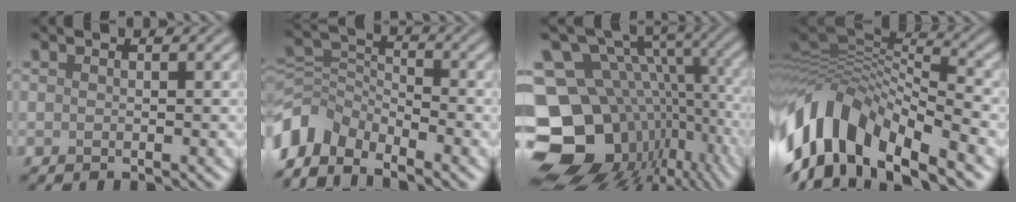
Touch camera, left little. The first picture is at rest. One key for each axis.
{"total": 6.7, "fx": -4.7, "fy": 3.9, "fz": 2.8, "tx": -0.058, "ty": -0.002, "tz": -0.108}
{"total": 17.2, "fx": -4.2, "fy": 13.2, "fz": 10.2, "tx": -0.203, "ty": 0.008, "tz": -0.041}
{"total": 12.7, "fx": -4.7, "fy": 6.4, "fz": 9.9, "tx": -0.202, "ty": 0.022, "tz": -0.091}